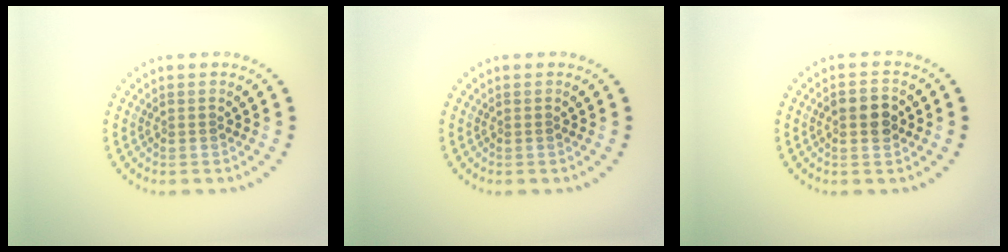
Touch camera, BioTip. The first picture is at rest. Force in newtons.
{"total": 0.0}
{"total": 3.0, "press": 3.0, "slide": 0.1}